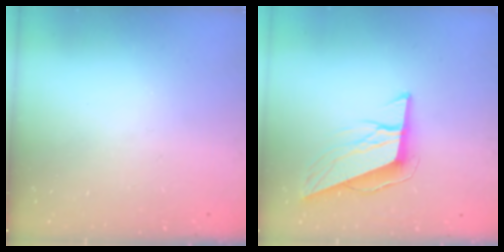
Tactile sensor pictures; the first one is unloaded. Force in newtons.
{"total": 9.8, "press": 9.6, "slide": 2.3}